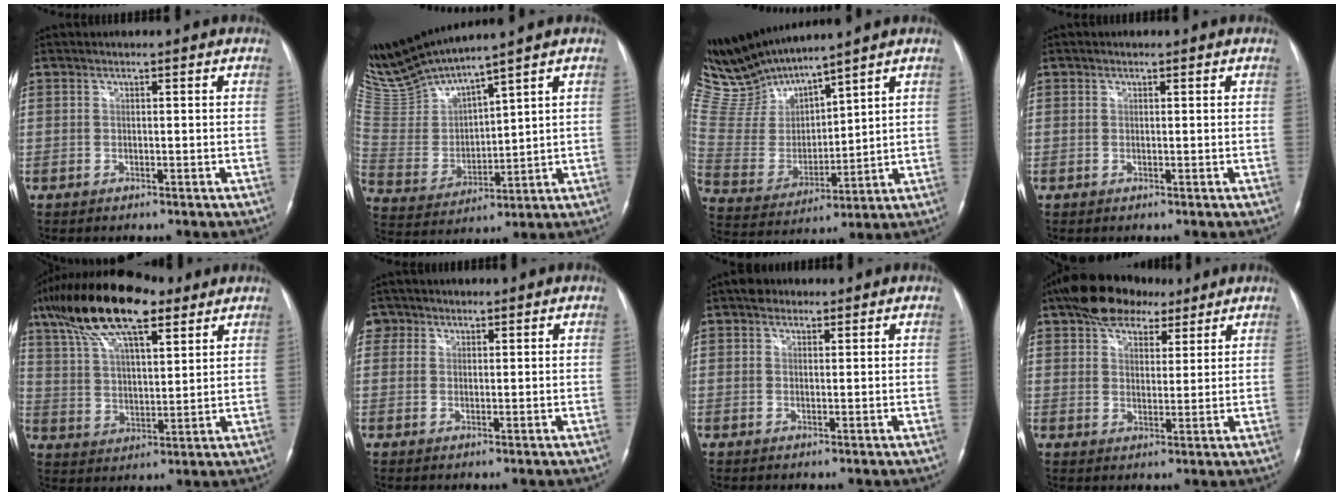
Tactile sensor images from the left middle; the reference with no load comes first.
{"total": 13.0, "force": [12.1, -0.3, 4.9], "torque": [-0.116, -0.009, 0.255]}
{"total": 10.8, "force": [10.6, 0.0, 2.0], "torque": [-0.070, 0.003, 0.234]}
{"total": 0.0}
{"total": 17.9, "force": [11.7, 5.4, 12.5], "torque": [-0.248, 0.039, 0.212]}
{"total": 2.9, "force": [1.4, 2.5, 0.4], "torque": [-0.003, 0.006, 0.023]}
{"total": 2.5, "force": [1.7, 1.6, 0.9], "torque": [-0.018, 0.012, 0.025]}
{"total": 10.4, "force": [7.3, 5.5, 5.0], "torque": [-0.083, 0.028, 0.122]}